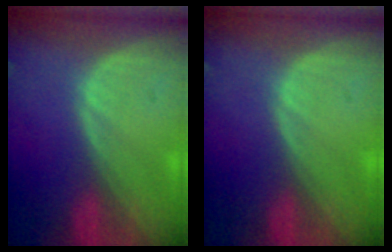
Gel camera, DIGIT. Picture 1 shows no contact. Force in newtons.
{"total": 0.0}